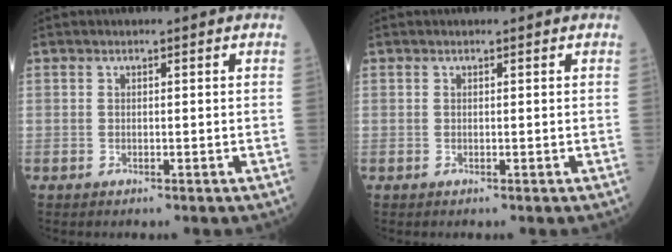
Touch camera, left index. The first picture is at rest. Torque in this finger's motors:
{"motor_torque": [0.01, -0.11, 0.00, -0.01]}